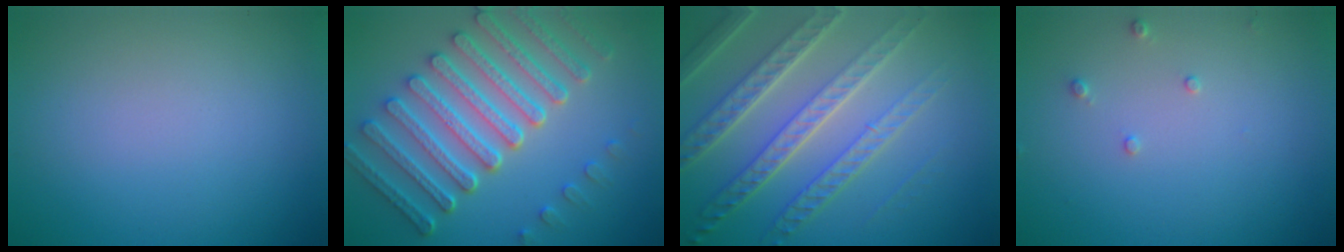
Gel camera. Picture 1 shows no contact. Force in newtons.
{"total": 8.3, "press": 6.3, "slide": 5.4}
{"total": 8.0, "press": 5.5, "slide": 5.9}
{"total": 0.8, "press": 0.8, "slide": 0.2}